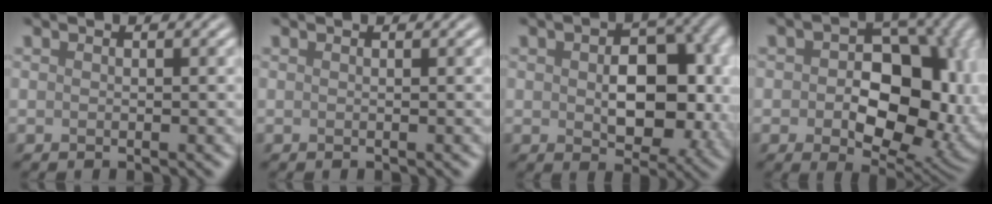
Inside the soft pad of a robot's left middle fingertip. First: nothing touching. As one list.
[{"total": 0.0}, {"total": 8.9, "force": [-0.1, 5.6, 6.9], "torque": [-0.101, -0.008, 0.006]}, {"total": 13.0, "force": [0.2, 8.7, 9.6], "torque": [-0.116, -0.004, 0.010]}]